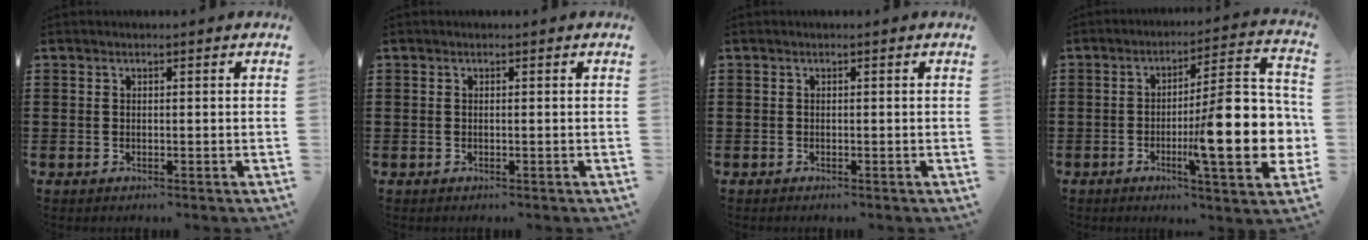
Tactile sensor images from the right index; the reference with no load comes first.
{"total": 0.0}
{"total": 0.0}
{"total": 16.0, "force": [-2.2, 3.4, 15.5], "torque": [-0.229, -0.023, -0.034]}